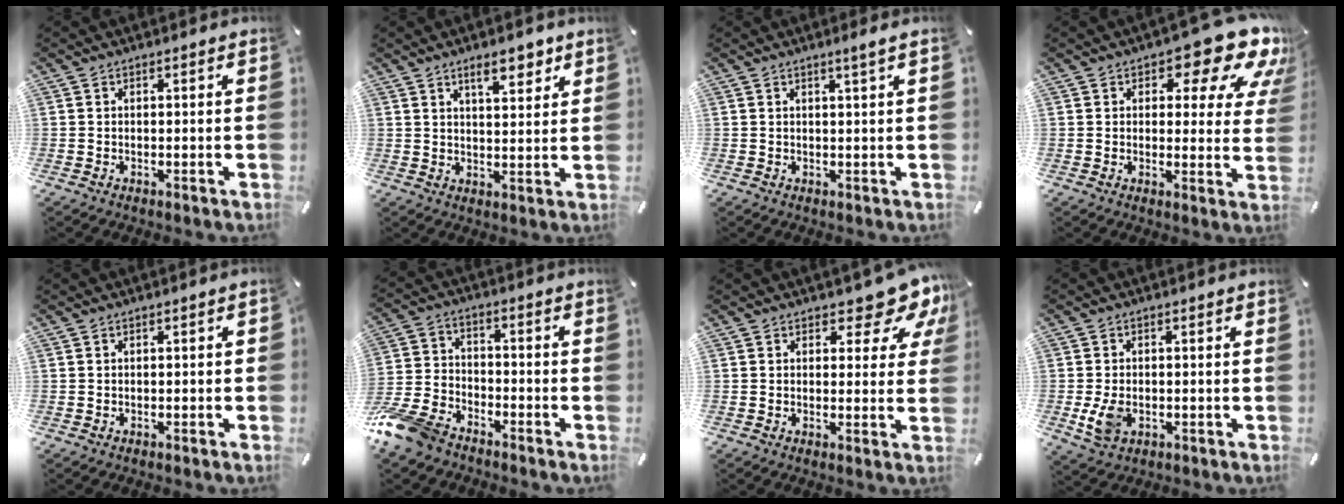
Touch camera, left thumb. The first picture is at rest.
{"total": 7.0, "force": [4.5, 3.0, 4.5], "torque": [-0.050, -0.020, 0.072]}
{"total": 1.9, "force": [1.0, -0.1, 1.6], "torque": [-0.031, -0.001, 0.017]}
{"total": 14.1, "force": [8.7, 6.1, 9.3], "torque": [-0.113, -0.058, 0.141]}
{"total": 0.5, "force": [-0.3, 0.4, 0.2], "torque": [-0.004, 0.002, -0.006]}
{"total": 12.0, "force": [-9.5, 5.6, 4.8], "torque": [-0.105, 0.048, -0.186]}
{"total": 8.6, "force": [6.0, 3.9, 4.8], "torque": [-0.046, -0.045, 0.098]}
{"total": 5.2, "force": [-1.2, 3.7, 3.5], "torque": [-0.083, -0.008, -0.026]}